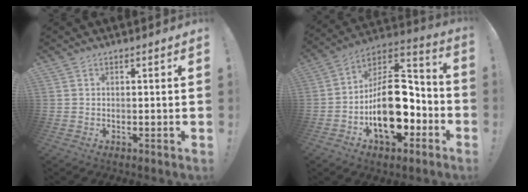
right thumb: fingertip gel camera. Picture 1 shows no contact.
{"total": 22.5, "force": [-5.7, 13.3, 17.2], "torque": [-0.254, 0.039, -0.078]}